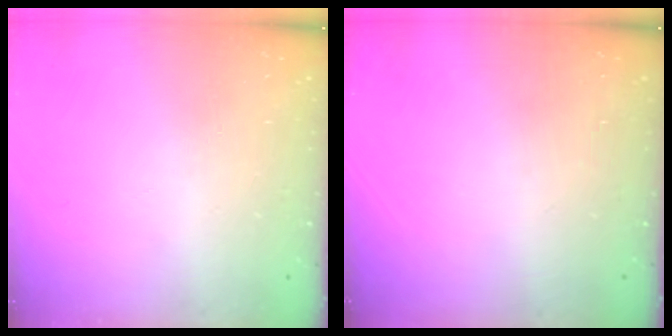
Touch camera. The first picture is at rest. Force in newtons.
{"total": 0.0}